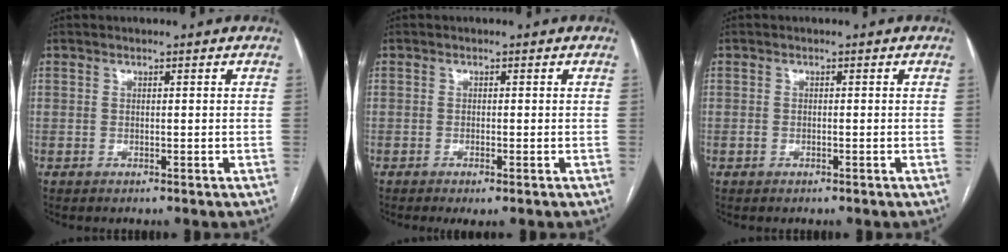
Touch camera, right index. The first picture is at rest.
{"total": 1.7, "force": [-1.0, 0.2, 1.4], "torque": [-0.020, -0.003, -0.012]}
{"total": 0.5, "force": [-0.2, 0.3, 0.4], "torque": [-0.010, 0.001, -0.003]}